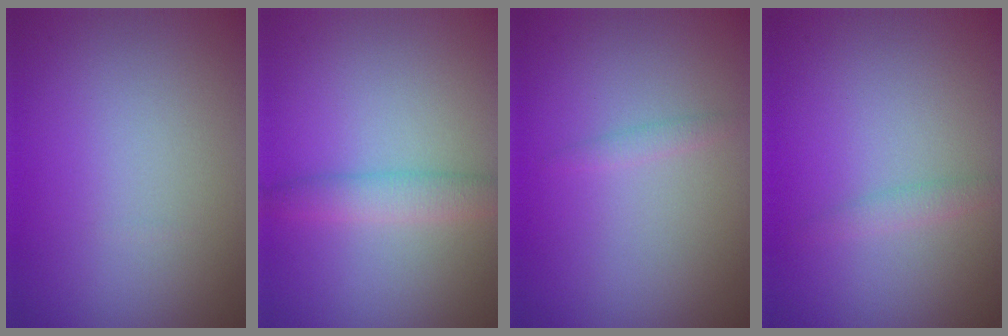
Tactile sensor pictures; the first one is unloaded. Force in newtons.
{"total": 2.3, "press": 2.3, "slide": 0.2}
{"total": 0.8, "press": 0.8, "slide": 0.1}
{"total": 1.0, "press": 1.0, "slide": 0.0}